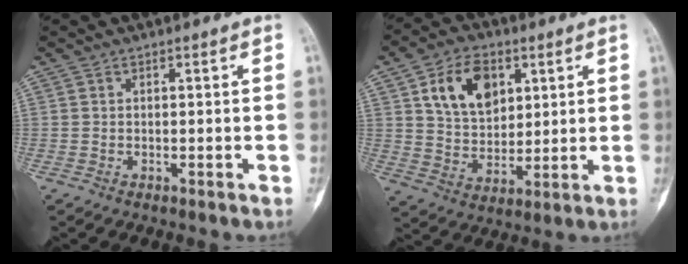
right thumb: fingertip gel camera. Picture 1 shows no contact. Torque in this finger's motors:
{"motor_torque": [0.00, 2.44, 0.47, -0.21, 0.09]}